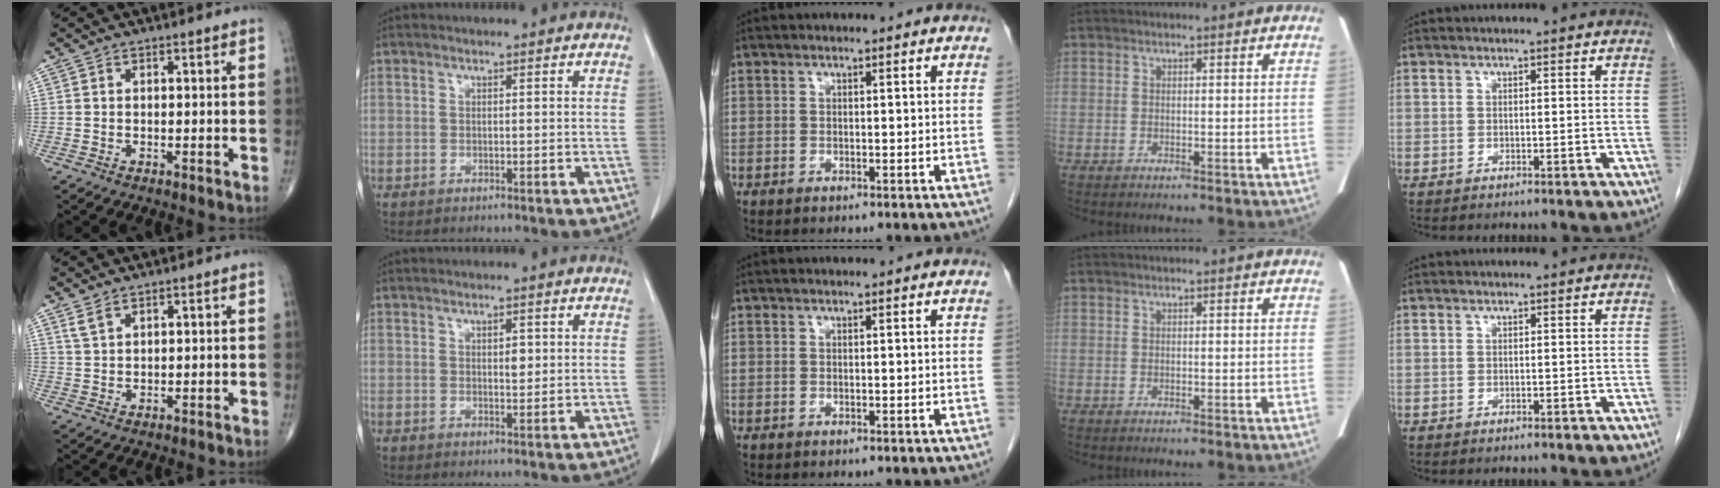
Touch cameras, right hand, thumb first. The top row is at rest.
{"thumb": {"total": 2.2, "force": [1.7, 0.8, 1.2], "torque": [-0.027, -0.003, 0.042]}, "index": {"total": 2.0, "force": [0.5, 0.8, 1.7], "torque": [-0.029, -0.003, 0.010]}}